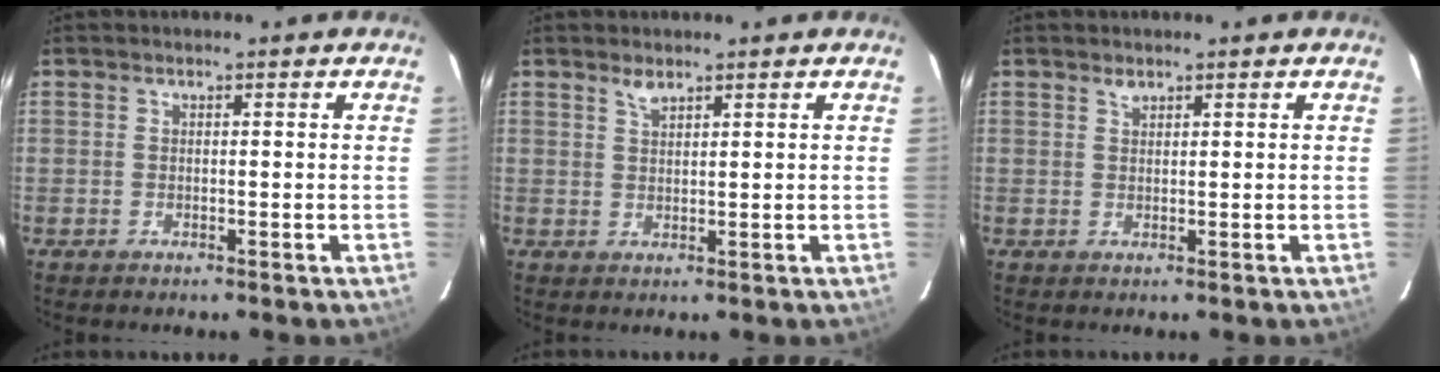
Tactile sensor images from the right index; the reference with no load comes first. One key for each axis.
{"total": 1.8, "fx": 1.5, "fy": 0.6, "fz": 0.9, "tx": -0.015, "ty": 0.002, "tz": 0.027}
{"total": 1.0, "fx": 0.8, "fy": 0.4, "fz": 0.3, "tx": -0.005, "ty": 0.002, "tz": 0.015}